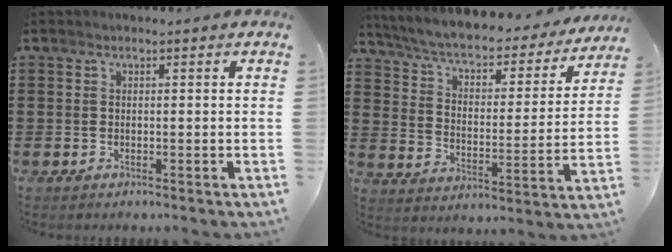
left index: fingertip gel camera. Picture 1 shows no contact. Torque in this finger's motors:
{"motor_torque": [1.66, -0.48, 1.05, 0.21]}